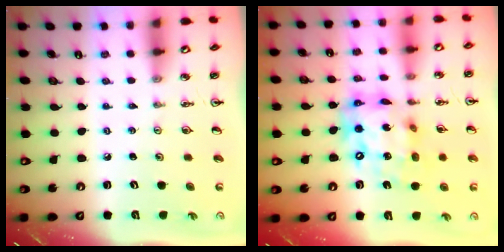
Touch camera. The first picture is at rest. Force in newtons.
{"total": 16.4, "press": 16.4, "slide": 0.9}